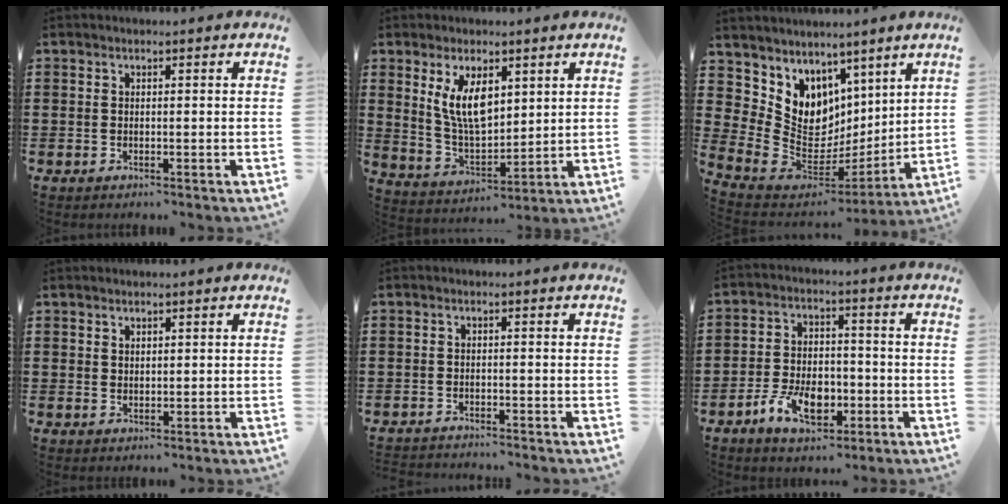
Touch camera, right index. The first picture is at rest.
{"total": 8.2, "force": [3.4, 3.8, 6.4], "torque": [-0.141, -0.002, 0.060]}
{"total": 8.2, "force": [3.5, 7.3, 0.4], "torque": [-0.060, -0.058, 0.075]}
{"total": 1.3, "force": [1.1, 0.6, 0.2], "torque": [-0.005, 0.002, 0.021]}
{"total": 1.7, "force": [-1.7, -0.1, -0.2], "torque": [-0.001, 0.001, -0.037]}
{"total": 7.7, "force": [-3.4, 4.6, 5.2], "torque": [-0.111, 0.008, -0.064]}